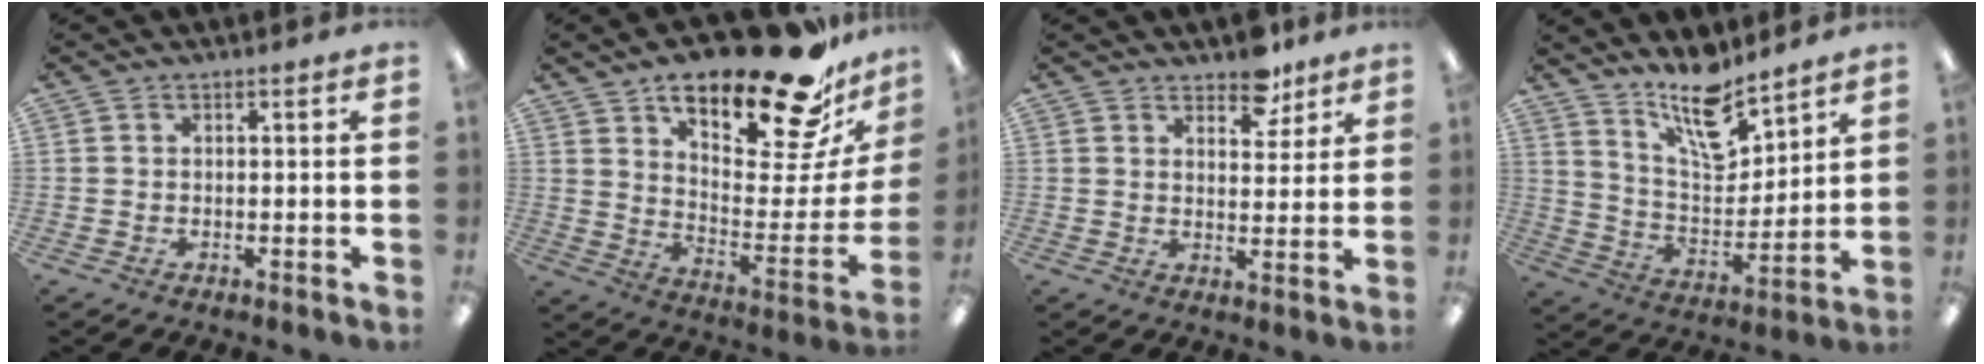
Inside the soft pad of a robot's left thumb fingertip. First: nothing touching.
{"total": 23.8, "force": [18.4, 7.0, 13.4], "torque": [-0.182, -0.128, 0.298]}
{"total": 6.8, "force": [5.6, 3.2, 2.4], "torque": [-0.013, -0.037, 0.096]}
{"total": 14.9, "force": [11.7, 5.2, 7.5], "torque": [-0.126, -0.075, 0.204]}